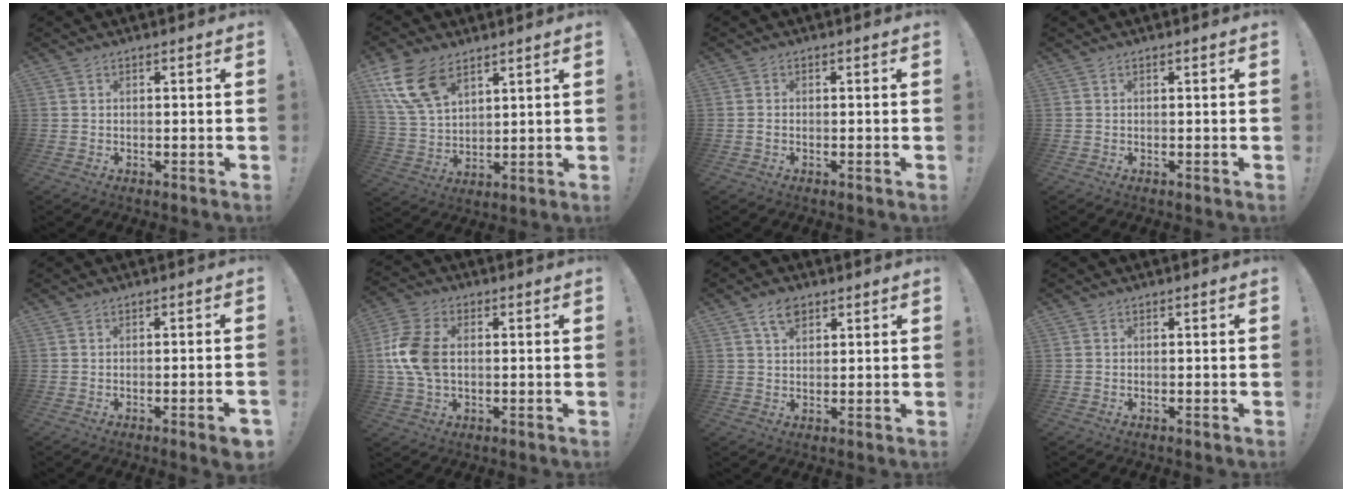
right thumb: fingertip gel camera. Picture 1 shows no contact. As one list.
[{"total": 12.4, "force": [7.4, 6.7, 7.5], "torque": [-0.142, -0.029, 0.141]}, {"total": 0.8, "force": [-0.2, 0.6, 0.5], "torque": [-0.011, 0.003, -0.003]}, {"total": 0.0}, {"total": 3.4, "force": [-1.4, 0.0, 3.1], "torque": [-0.052, 0.000, -0.019]}, {"total": 11.8, "force": [0.1, 8.0, 8.6], "torque": [-0.184, 0.002, 0.002]}, {"total": 5.1, "force": [3.0, 3.0, 2.8], "torque": [-0.048, -0.005, 0.055]}, {"total": 0.0}]